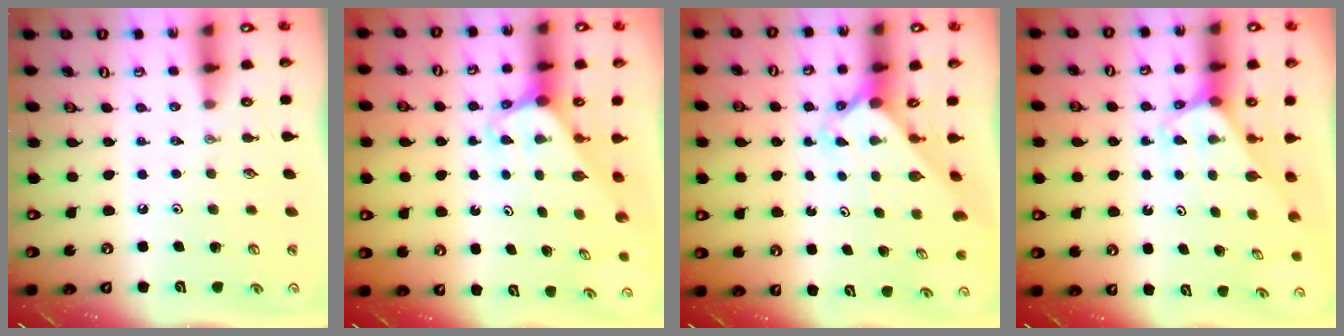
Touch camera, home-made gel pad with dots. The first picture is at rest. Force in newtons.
{"total": 2.0, "press": 2.0, "slide": 0.2}
{"total": 2.4, "press": 2.4, "slide": 0.2}
{"total": 2.4, "press": 2.4, "slide": 0.2}